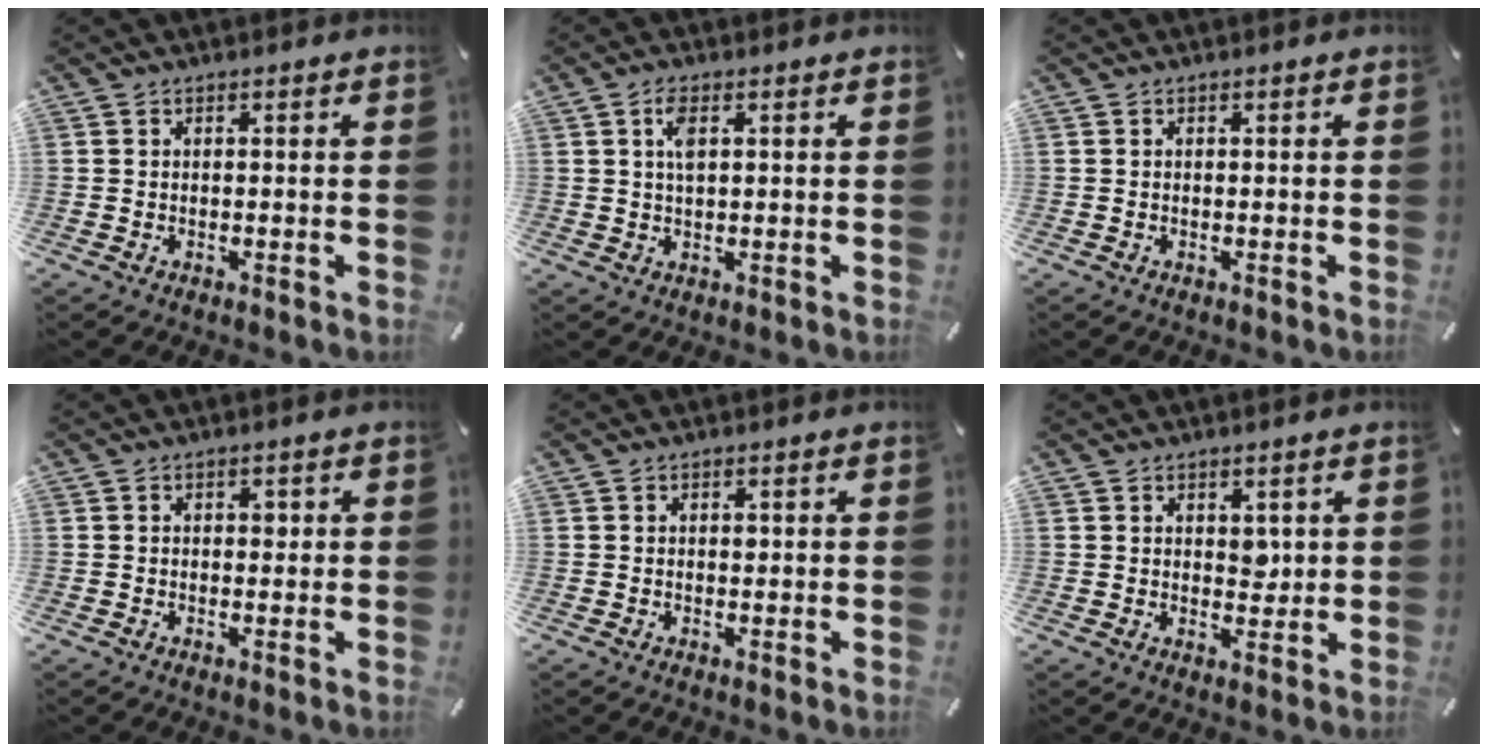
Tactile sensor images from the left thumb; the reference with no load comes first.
{"total": 3.7, "force": [1.3, 1.4, 3.1], "torque": [-0.067, 0.001, 0.016]}
{"total": 0.0}
{"total": 1.5, "force": [0.2, 1.1, 1.0], "torque": [-0.005, 0.001, -0.002]}
{"total": 0.9, "force": [0.2, 0.6, 0.6], "torque": [-0.005, -0.002, 0.001]}
{"total": 3.3, "force": [1.2, 2.5, 1.8], "torque": [-0.006, -0.010, 0.014]}